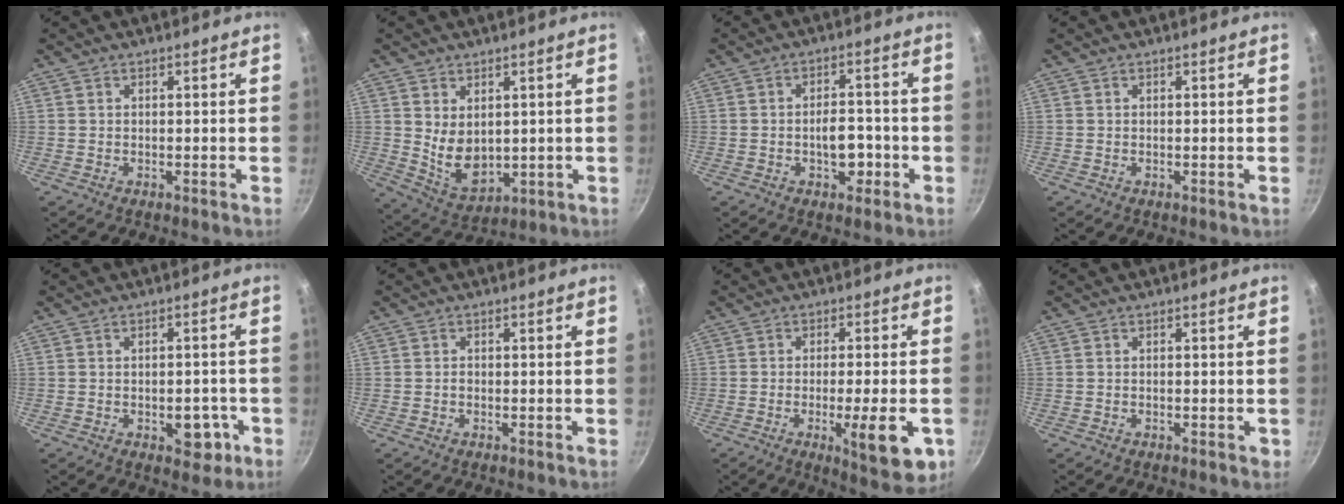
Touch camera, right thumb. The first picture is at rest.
{"total": 8.3, "force": [1.6, 5.5, 5.9], "torque": [-0.085, -0.028, 0.054]}
{"total": 6.0, "force": [-1.8, 3.5, 4.5], "torque": [-0.038, 0.013, -0.025]}
{"total": 0.0}
{"total": 5.7, "force": [-2.0, 3.6, 4.0], "torque": [-0.022, 0.012, -0.017]}
{"total": 0.6, "force": [-0.2, 0.4, 0.3], "torque": [-0.003, 0.003, -0.006]}
{"total": 11.8, "force": [-3.8, 2.8, 10.8], "torque": [-0.139, 0.002, -0.047]}
{"total": 0.9, "force": [-0.4, 0.5, 0.7], "torque": [-0.007, 0.003, -0.004]}